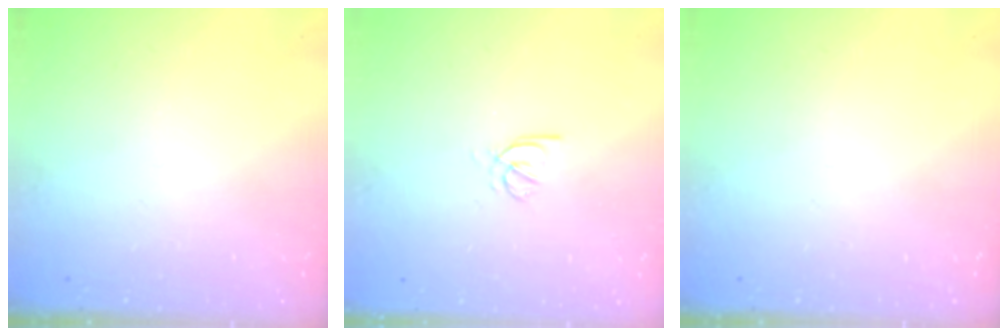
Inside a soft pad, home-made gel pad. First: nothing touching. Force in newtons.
{"total": 1.7, "press": 1.6, "slide": 0.5}
{"total": 0.0}